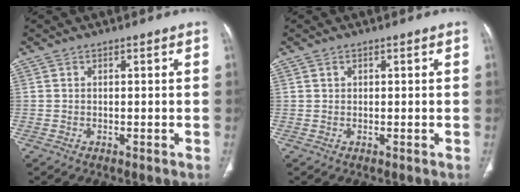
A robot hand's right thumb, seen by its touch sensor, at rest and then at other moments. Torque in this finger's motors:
{"motor_torque": [-0.28, 0.18, -0.48, 0.25, 0.06]}